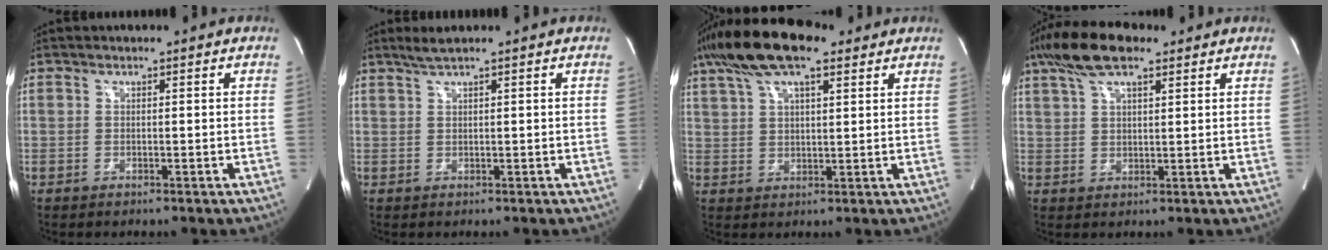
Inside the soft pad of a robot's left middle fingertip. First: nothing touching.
{"total": 2.0, "force": [1.5, -0.3, 1.3], "torque": [-0.033, 0.008, 0.034]}
{"total": 13.1, "force": [8.9, 3.7, 8.9], "torque": [-0.178, 0.038, 0.160]}
{"total": 9.6, "force": [6.4, 3.0, 6.5], "torque": [-0.132, 0.029, 0.116]}